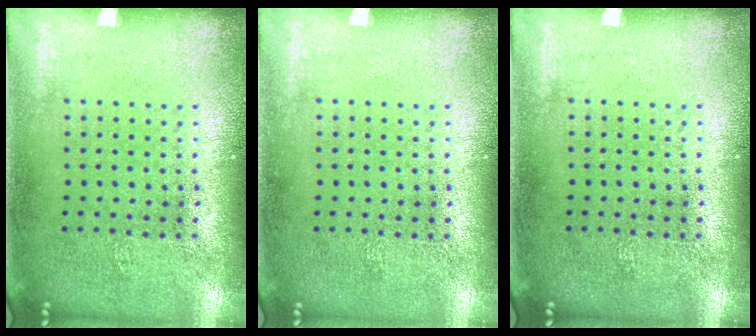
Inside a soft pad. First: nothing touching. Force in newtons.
{"total": 0.0}
{"total": 0.0}